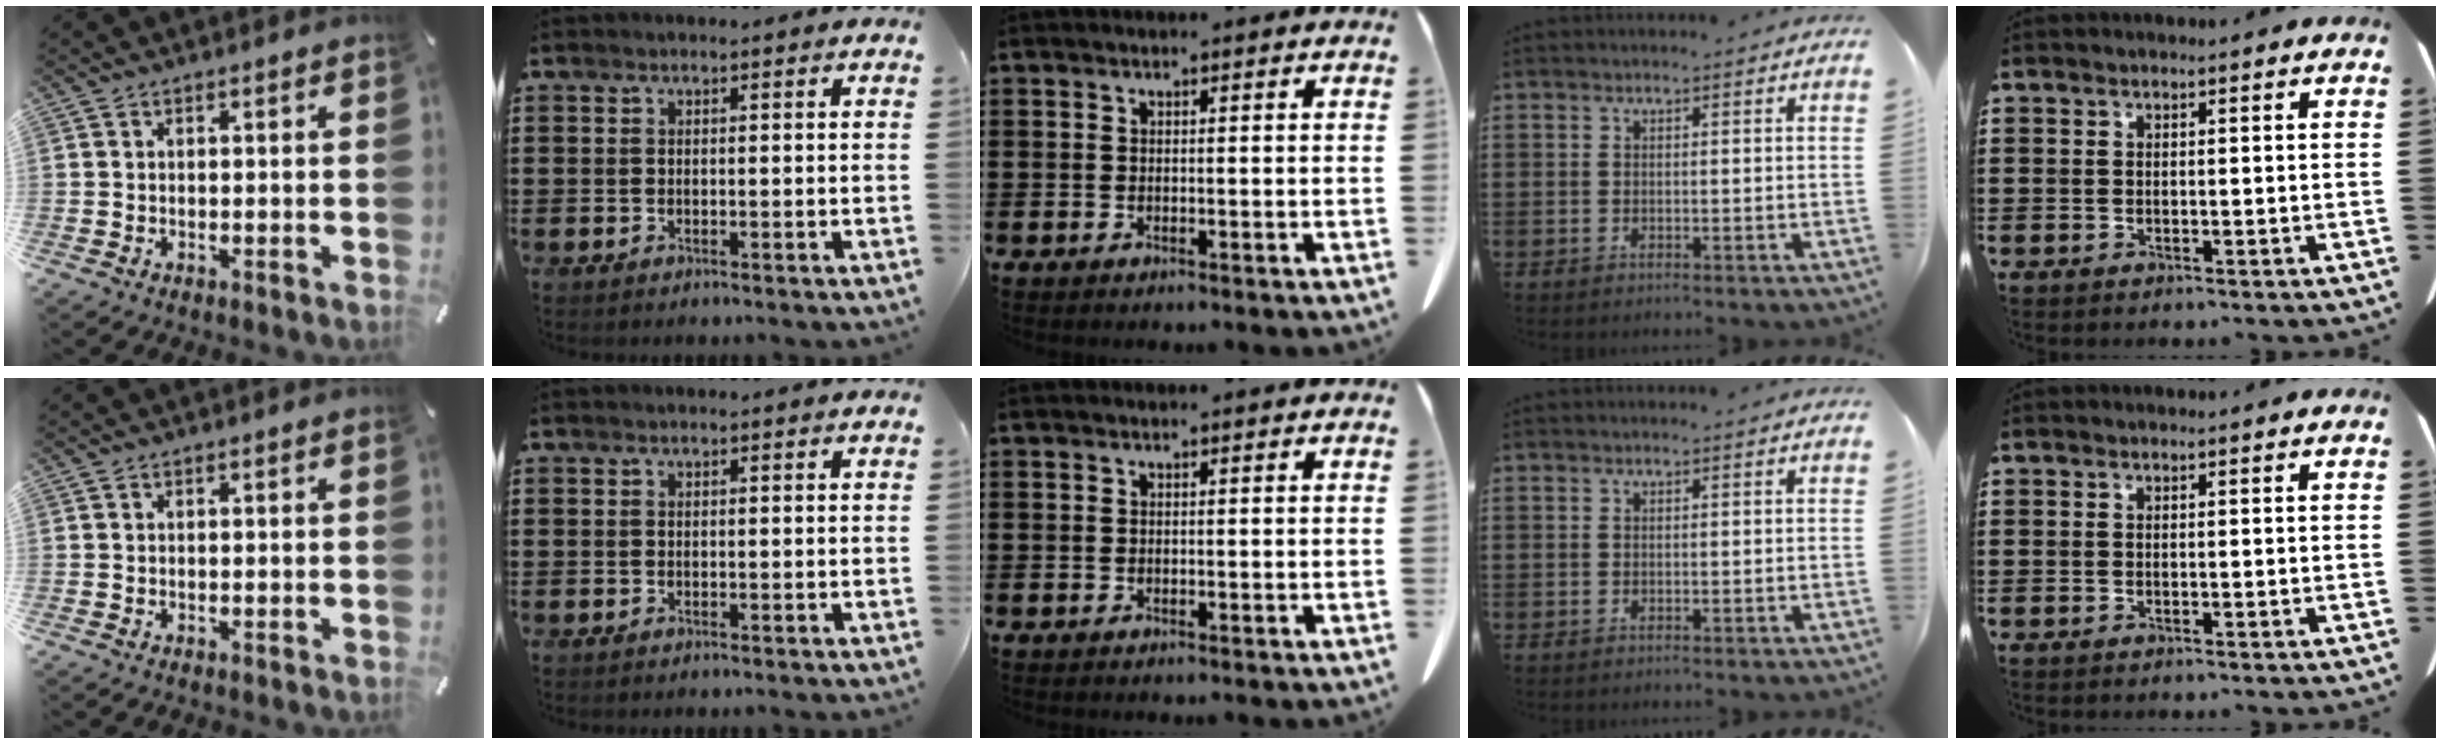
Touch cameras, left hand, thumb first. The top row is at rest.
{}